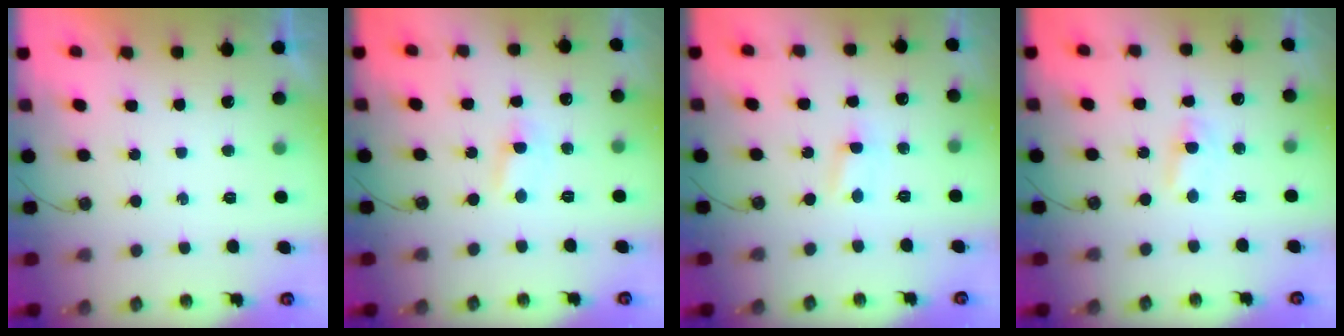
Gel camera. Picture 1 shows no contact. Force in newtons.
{"total": 1.7, "press": 1.7, "slide": 0.3}
{"total": 1.9, "press": 1.8, "slide": 0.3}
{"total": 2.2, "press": 2.2, "slide": 0.3}